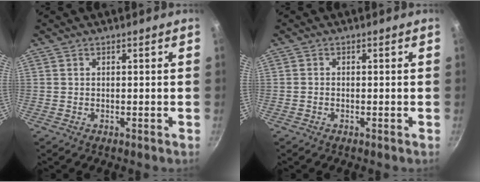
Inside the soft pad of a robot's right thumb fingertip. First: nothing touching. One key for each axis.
{"total": 0.5, "fx": -0.3, "fy": 0.4, "fz": 0.3, "tx": -0.006, "ty": 0.003, "tz": -0.007}